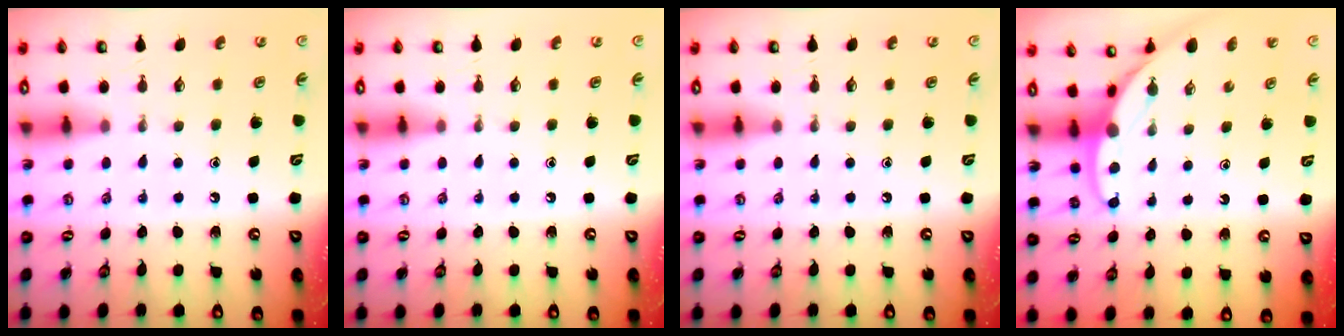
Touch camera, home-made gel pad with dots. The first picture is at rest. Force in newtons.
{"total": 0.0}
{"total": 0.0}
{"total": 5.1, "press": 5.0, "slide": 0.4}